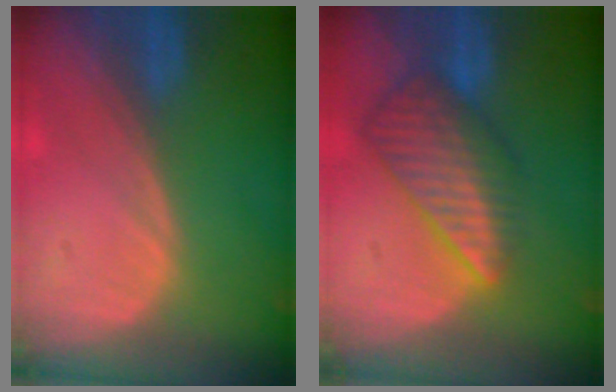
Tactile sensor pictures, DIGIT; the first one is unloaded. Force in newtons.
{"total": 8.7, "press": 7.6, "slide": 4.2}